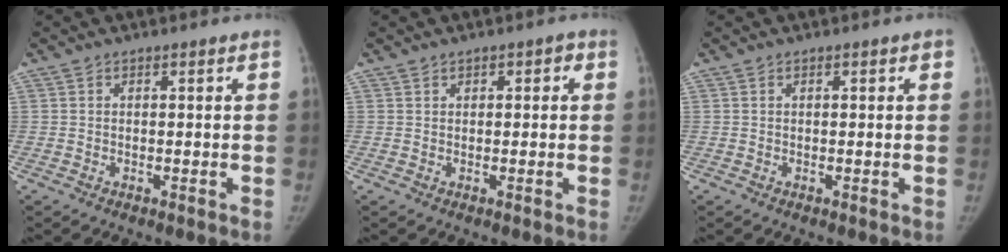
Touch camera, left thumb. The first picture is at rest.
{"total": 1.6, "force": [0.6, 1.2, 1.0], "torque": [0.000, 0.001, 0.006]}
{"total": 0.9, "force": [0.2, 0.3, 0.8], "torque": [-0.010, 0.007, 0.002]}